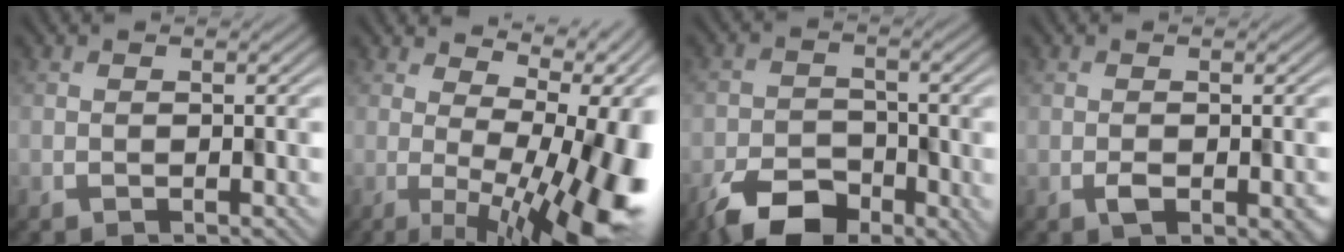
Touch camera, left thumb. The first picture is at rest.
{"total": 15.5, "force": [1.3, 5.2, 14.5], "torque": [-0.146, 0.002, 0.032]}
{"total": 7.7, "force": [-4.7, 4.4, 4.1], "torque": [-0.069, -0.011, -0.090]}
{"total": 3.0, "force": [-0.9, 1.4, 2.5], "torque": [-0.039, -0.003, -0.010]}